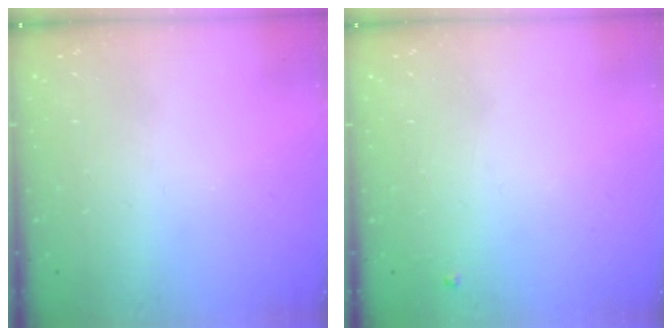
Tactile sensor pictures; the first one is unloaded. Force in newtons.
{"total": 2.4, "press": 2.4, "slide": 0.4}